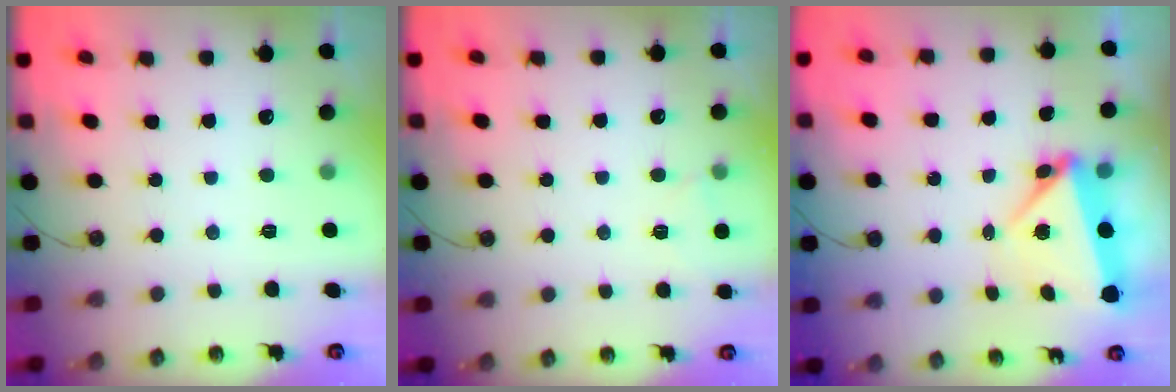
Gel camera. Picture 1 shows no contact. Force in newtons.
{"total": 3.1, "press": 3.1, "slide": 0.4}
{"total": 5.4, "press": 5.4, "slide": 0.4}